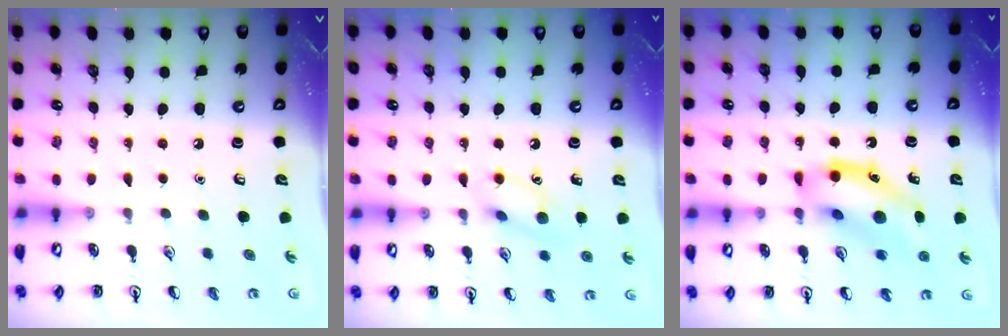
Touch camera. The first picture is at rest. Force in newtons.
{"total": 9.8, "press": 9.7, "slide": 1.4}
{"total": 14.2, "press": 13.7, "slide": 3.9}